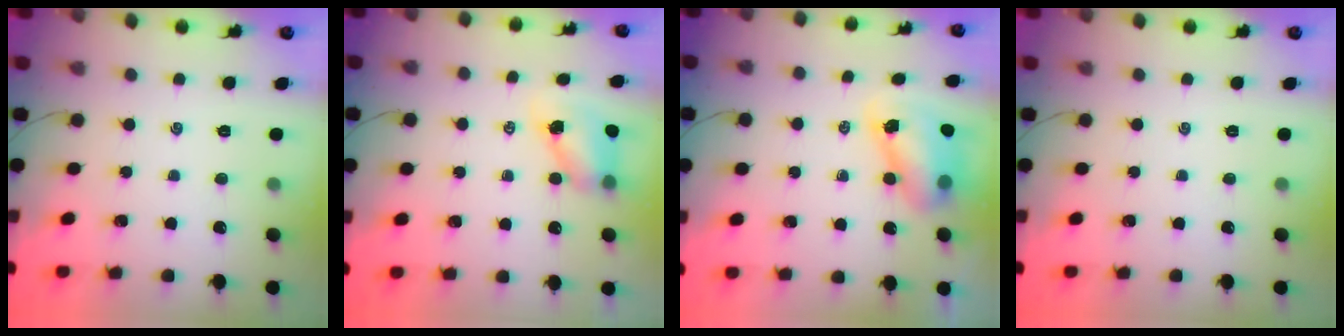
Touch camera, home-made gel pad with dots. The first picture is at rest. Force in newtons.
{"total": 6.4, "press": 6.3, "slide": 1.0}
{"total": 8.2, "press": 8.0, "slide": 1.8}
{"total": 0.0}